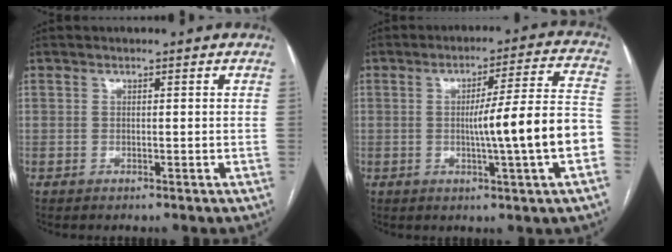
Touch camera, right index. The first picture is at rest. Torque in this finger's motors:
{"motor_torque": [0.69, 0.17, 0.59, 0.15]}